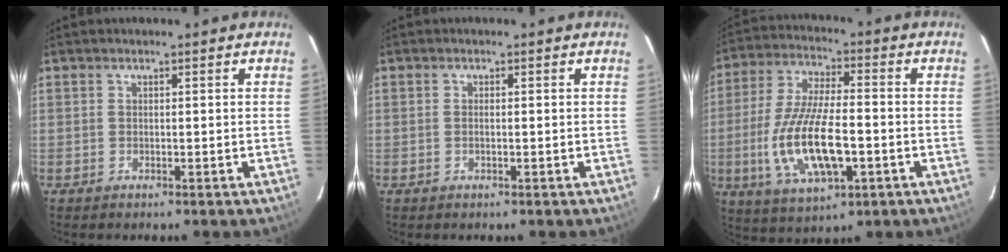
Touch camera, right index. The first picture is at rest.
{"total": 0.8, "force": [-0.1, 0.1, 0.8], "torque": [-0.017, 0.001, -0.003]}
{"total": 16.3, "force": [-4.0, 5.9, 14.7], "torque": [-0.306, -0.012, -0.067]}